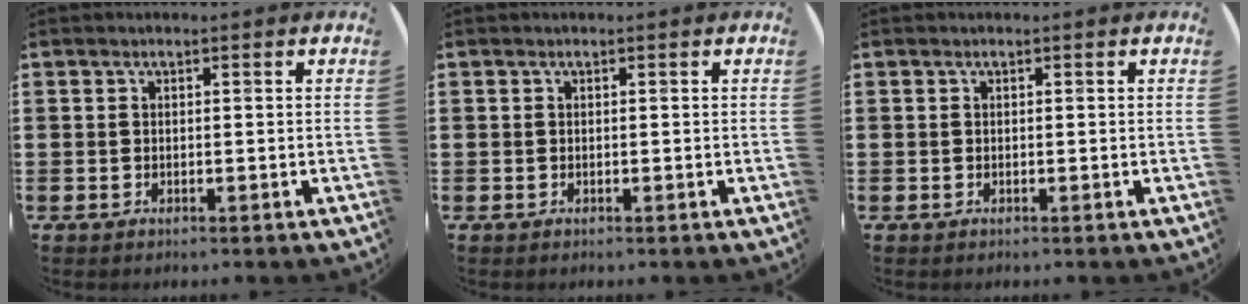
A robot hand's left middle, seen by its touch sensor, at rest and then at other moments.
{"total": 0.0}
{"total": 0.0}